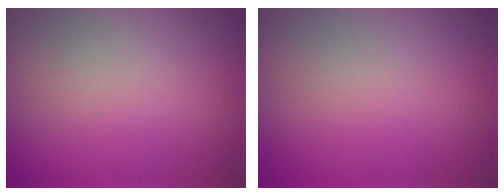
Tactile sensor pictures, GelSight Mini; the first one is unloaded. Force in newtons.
{"total": 0.0}